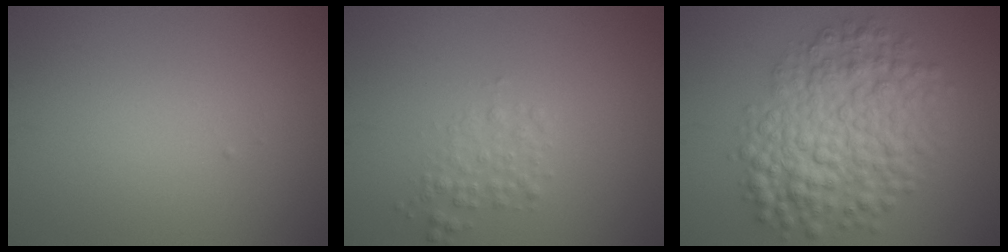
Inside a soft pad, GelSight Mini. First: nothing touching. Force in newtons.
{"total": 1.7, "press": 1.7, "slide": 0.1}
{"total": 8.5, "press": 8.5, "slide": 0.2}